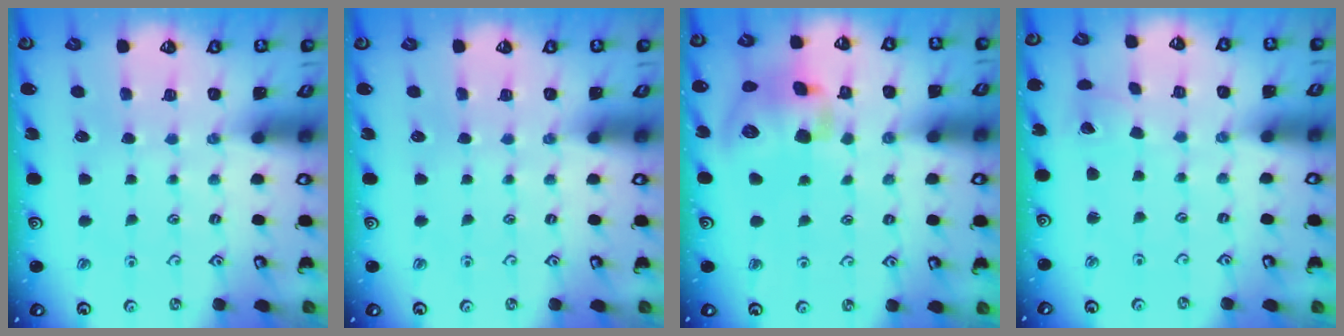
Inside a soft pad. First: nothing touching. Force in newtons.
{"total": 0.0}
{"total": 12.9, "press": 12.7, "slide": 2.0}
{"total": 2.8, "press": 2.8, "slide": 0.1}